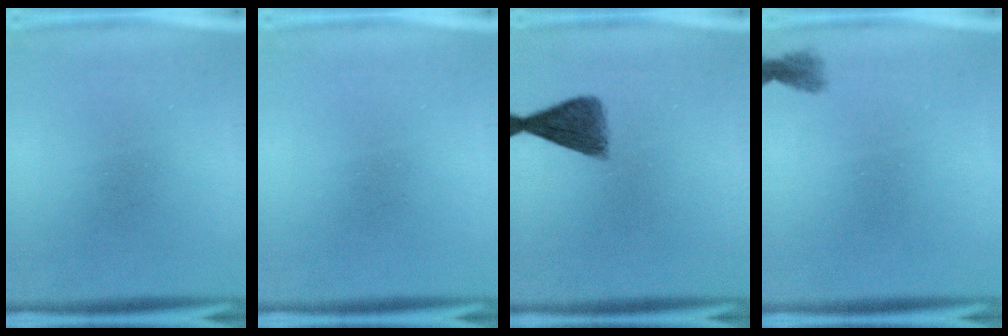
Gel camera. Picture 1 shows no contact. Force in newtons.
{"total": 0.0}
{"total": 5.8}
{"total": 1.3}